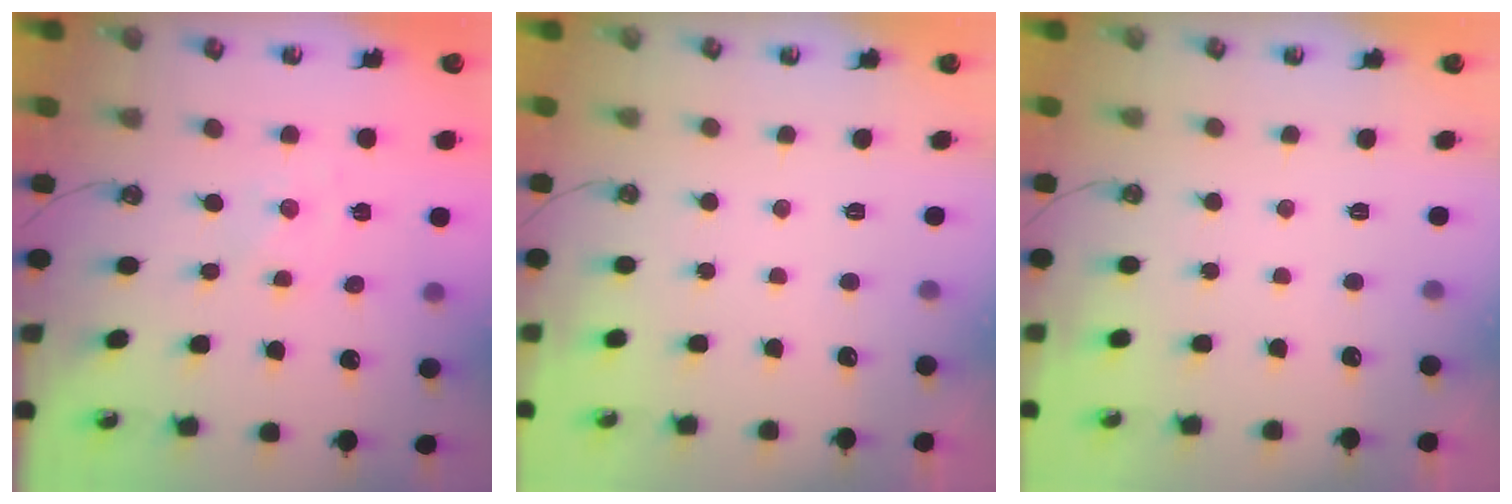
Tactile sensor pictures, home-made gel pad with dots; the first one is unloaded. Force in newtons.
{"total": 0.0}
{"total": 0.0}